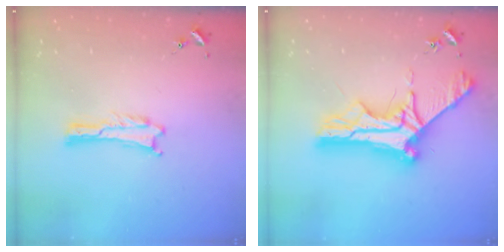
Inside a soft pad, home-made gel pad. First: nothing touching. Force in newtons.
{"total": 11.2, "press": 11.2, "slide": 0.8}